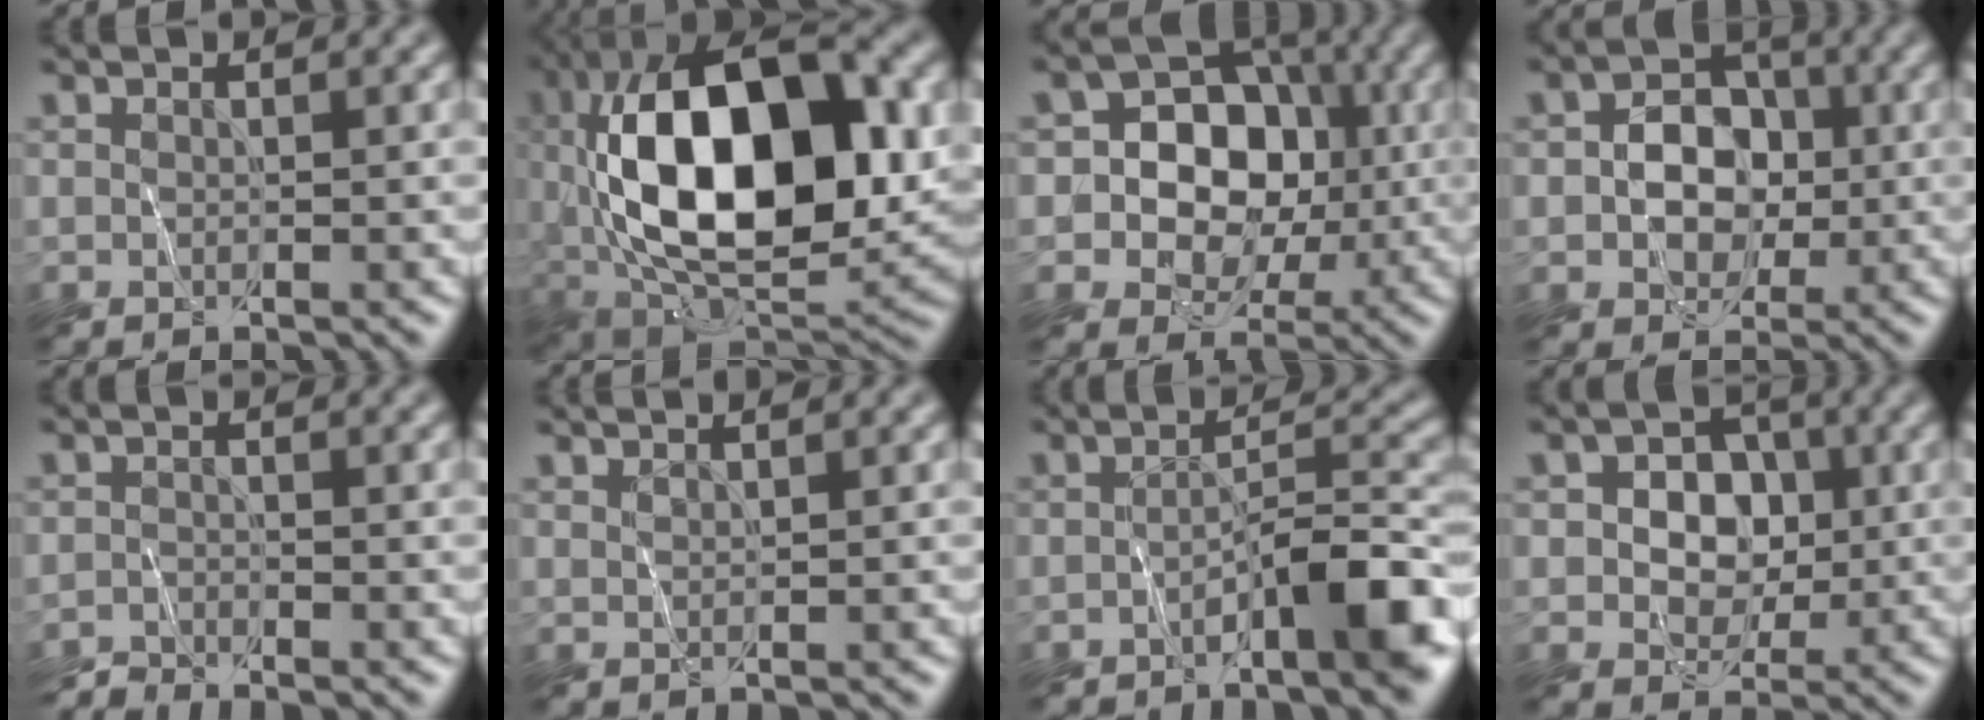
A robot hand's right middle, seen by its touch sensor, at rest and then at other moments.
{"total": 17.2, "force": [1.6, 8.3, 14.9], "torque": [-0.250, 0.021, 0.008]}
{"total": 9.1, "force": [-0.1, 7.6, 4.9], "torque": [-0.054, 0.020, -0.031]}
{"total": 5.0, "force": [-0.6, 3.8, 3.2], "torque": [-0.042, 0.008, -0.016]}
{"total": 1.9, "force": [-1.7, -0.4, -0.7], "torque": [0.012, 0.000, -0.041]}
{"total": 1.3, "force": [1.1, -0.6, -0.4], "torque": [0.005, 0.002, 0.023]}
{"total": 6.6, "force": [-3.4, 1.2, 5.5], "torque": [-0.075, 0.006, -0.063]}
{"total": 5.2, "force": [0.4, 4.4, 2.8], "torque": [-0.031, 0.012, -0.007]}